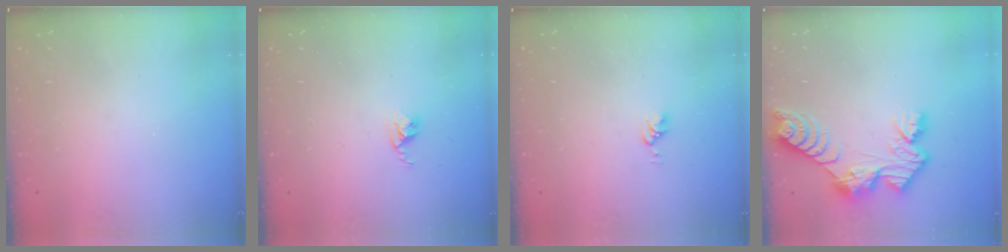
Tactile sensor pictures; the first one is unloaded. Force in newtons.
{"total": 2.8, "press": 2.7, "slide": 0.4}
{"total": 3.0, "press": 3.0, "slide": 0.4}
{"total": 10.3, "press": 10.3, "slide": 1.0}